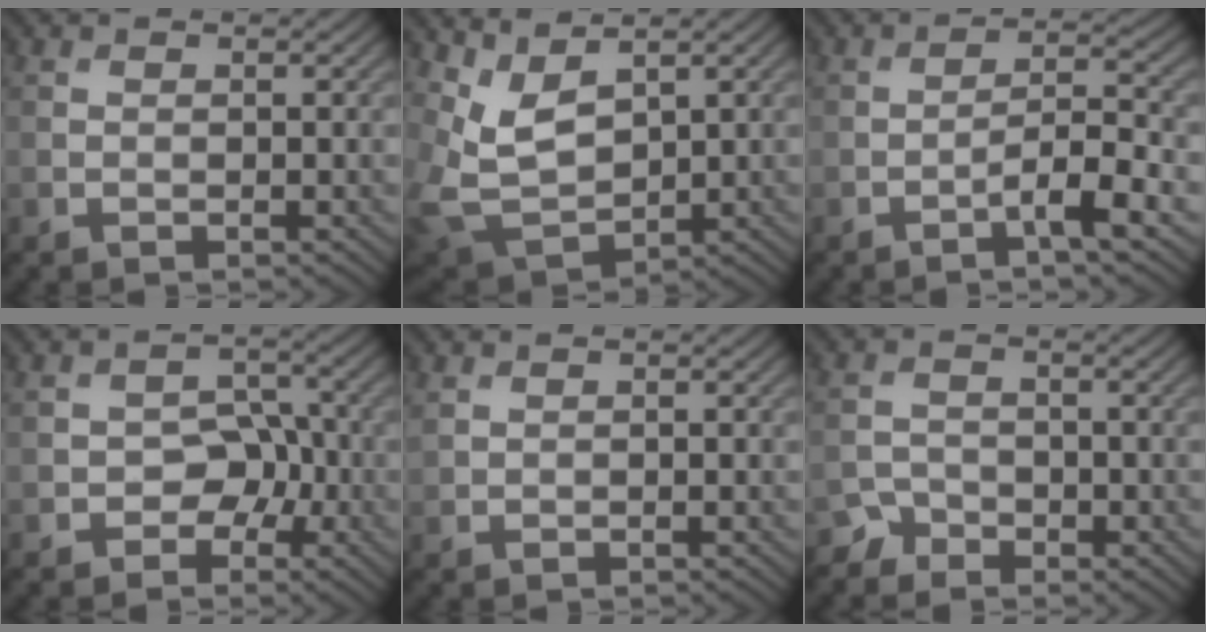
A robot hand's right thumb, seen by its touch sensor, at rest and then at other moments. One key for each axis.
{"total": 6.4, "fx": 3.4, "fy": 3.3, "fz": 4.4, "tx": -0.117, "ty": -0.012, "tz": 0.068}
{"total": 4.8, "fx": -2.5, "fy": 0.7, "fz": 4.0, "tx": -0.067, "ty": 0.011, "tz": -0.054}
{"total": 4.4, "fx": -2.0, "fy": 3.3, "fz": 2.1, "tx": -0.015, "ty": 0.015, "tz": -0.042}
{"total": 0.8, "fx": 0.6, "fy": 0.4, "fz": 0.4, "tx": -0.015, "ty": 0.001, "tz": 0.015}
{"total": 2.5, "fx": -2.0, "fy": 1.4, "fz": 0.0, "tx": 0.007, "ty": 0.004, "tz": -0.043}